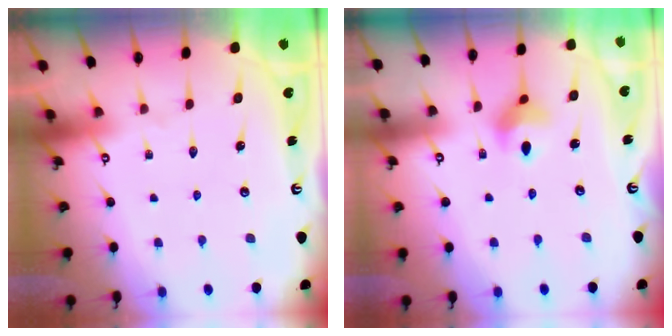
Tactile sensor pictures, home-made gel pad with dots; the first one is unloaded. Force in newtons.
{"total": 6.1, "press": 6.1, "slide": 0.5}